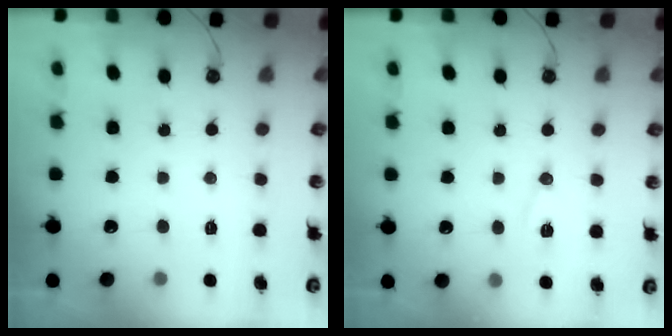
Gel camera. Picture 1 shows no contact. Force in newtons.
{"total": 7.9, "press": 7.0, "slide": 3.7}